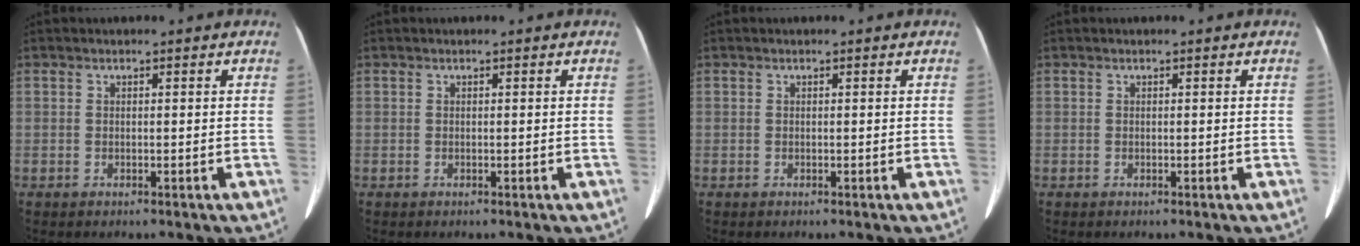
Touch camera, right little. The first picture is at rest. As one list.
[{"total": 0.0}, {"total": 0.0}, {"total": 0.0}]